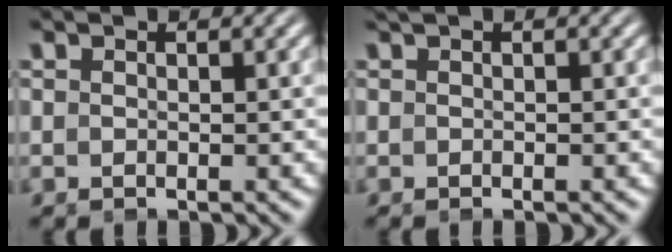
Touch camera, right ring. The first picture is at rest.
{"total": 0.6, "force": [-0.1, -0.2, 0.6], "torque": [-0.009, 0.005, -0.004]}